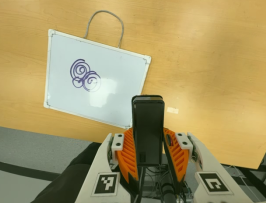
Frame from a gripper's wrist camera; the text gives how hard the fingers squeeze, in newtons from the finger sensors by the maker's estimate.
{"total": 5.4, "left": 4.1, "right": 6.7}